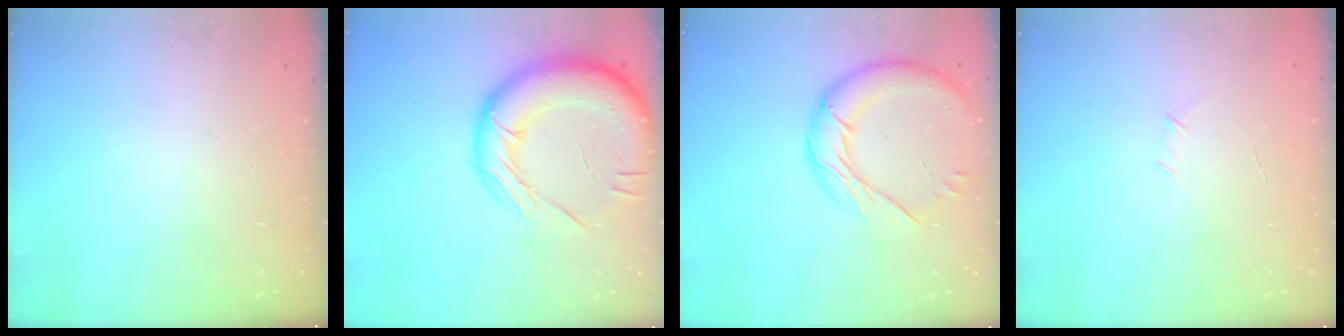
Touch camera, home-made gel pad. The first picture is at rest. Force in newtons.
{"total": 21.8, "press": 21.6, "slide": 2.8}
{"total": 15.4, "press": 15.3, "slide": 1.5}
{"total": 3.7, "press": 3.5, "slide": 0.9}